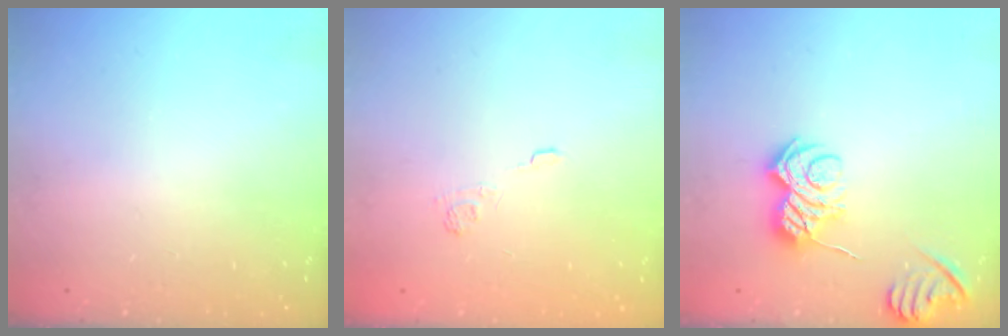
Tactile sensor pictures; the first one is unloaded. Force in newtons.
{"total": 2.3, "press": 1.8, "slide": 1.3}
{"total": 8.0, "press": 8.0, "slide": 0.7}